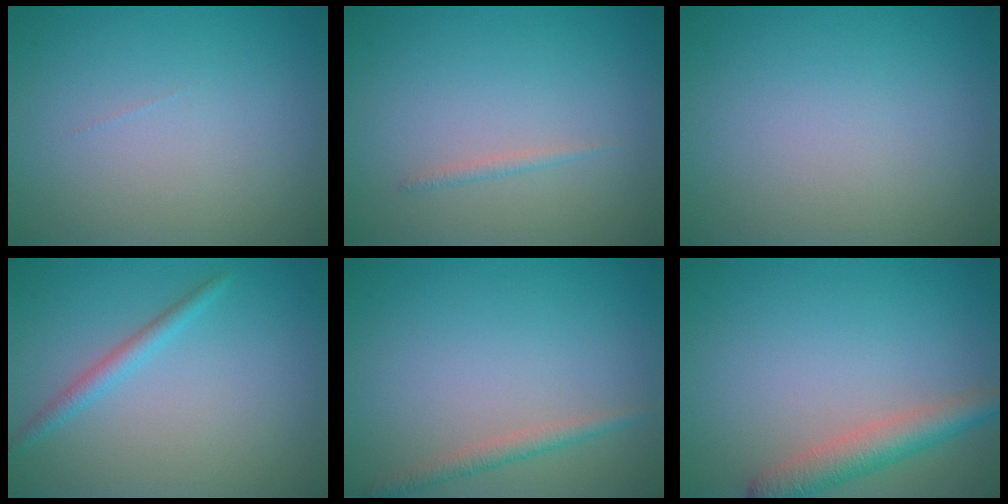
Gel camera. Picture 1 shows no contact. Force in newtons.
{"total": 0.7, "press": 0.7, "slide": 0.1}
{"total": 0.0}
{"total": 1.7, "press": 1.7, "slide": 0.1}
{"total": 1.6, "press": 1.6, "slide": 0.0}
{"total": 3.7, "press": 3.7, "slide": 0.1}